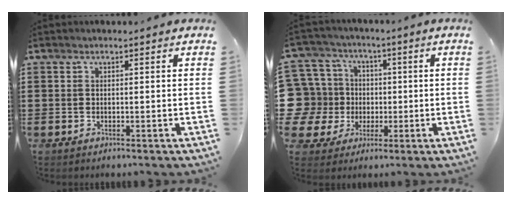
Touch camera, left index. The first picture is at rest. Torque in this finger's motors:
{"motor_torque": [0.03, 0.16, -0.03, -0.03]}